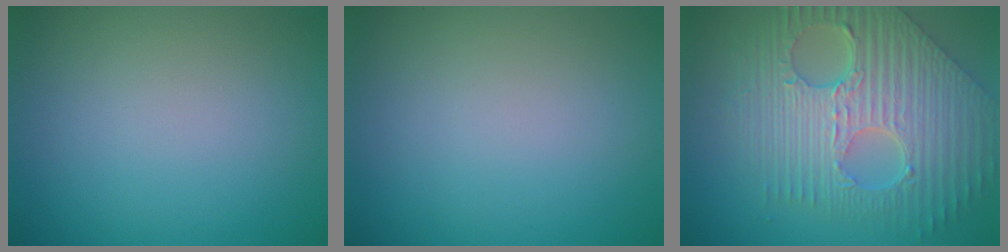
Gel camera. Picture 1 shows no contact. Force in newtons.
{"total": 0.0}
{"total": 10.1, "press": 7.1, "slide": 7.2}